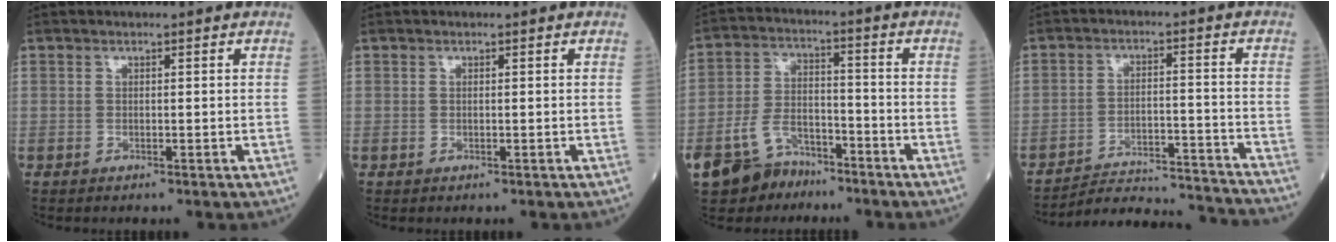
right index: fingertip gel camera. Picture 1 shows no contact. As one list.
[{"total": 0.0}, {"total": 10.7, "force": [-7.9, 6.0, 4.0], "torque": [-0.087, 0.002, -0.137]}, {"total": 15.3, "force": [-15.2, -0.2, 2.1], "torque": [-0.017, 0.009, -0.213]}]